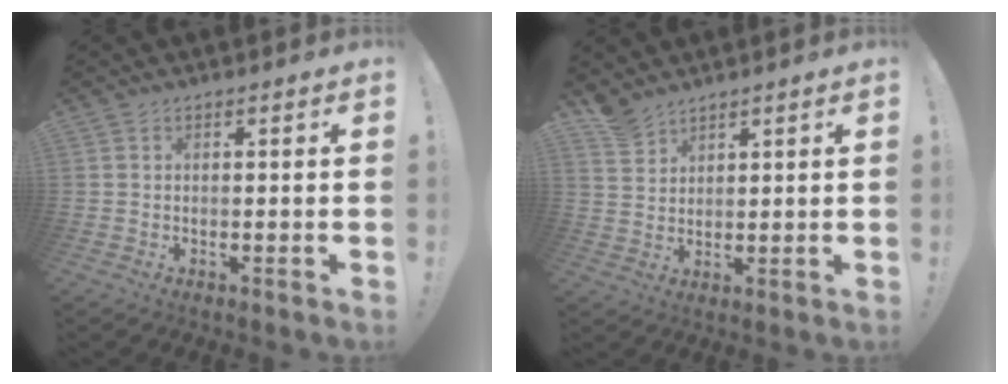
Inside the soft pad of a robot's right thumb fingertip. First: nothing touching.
{"total": 5.1, "force": [4.4, 2.3, 1.3], "torque": [-0.021, -0.028, 0.086]}